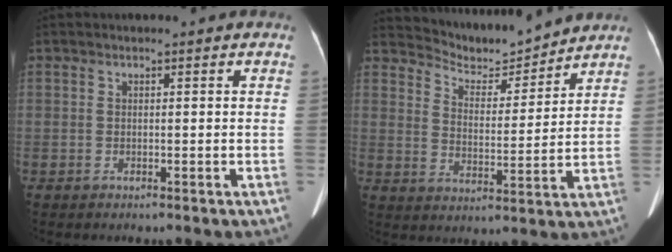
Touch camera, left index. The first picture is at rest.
{"total": 9.1, "force": [9.0, 1.2, 0.4], "torque": [-0.017, -0.003, 0.151]}